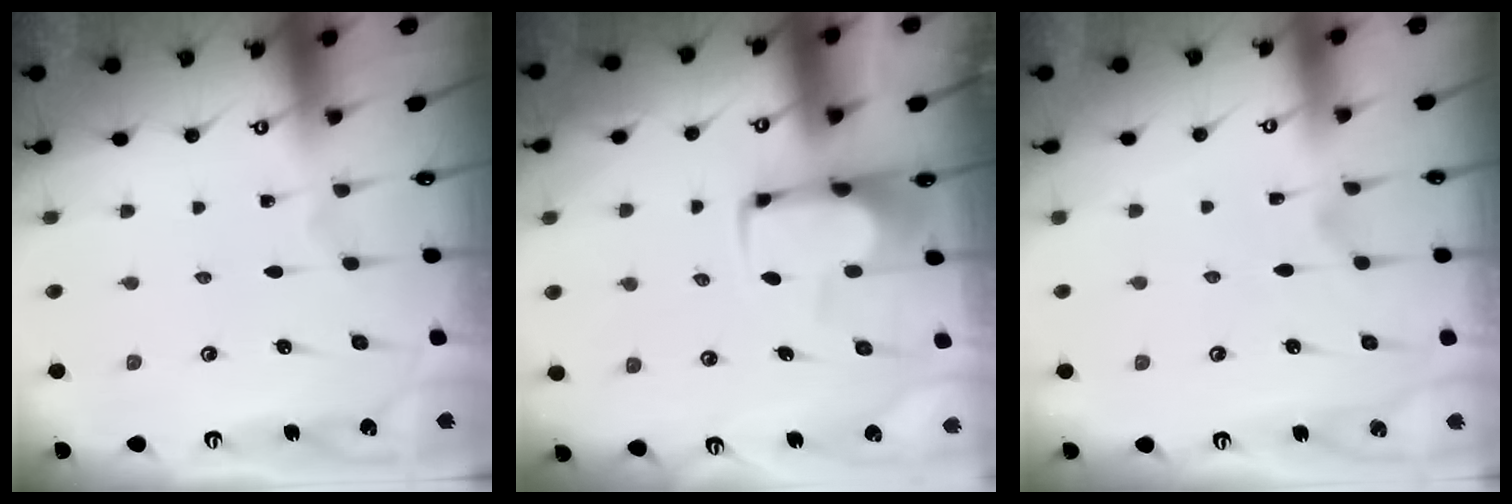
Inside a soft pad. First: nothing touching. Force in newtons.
{"total": 2.0, "press": 1.9, "slide": 0.4}
{"total": 1.1, "press": 0.0, "slide": 1.1}